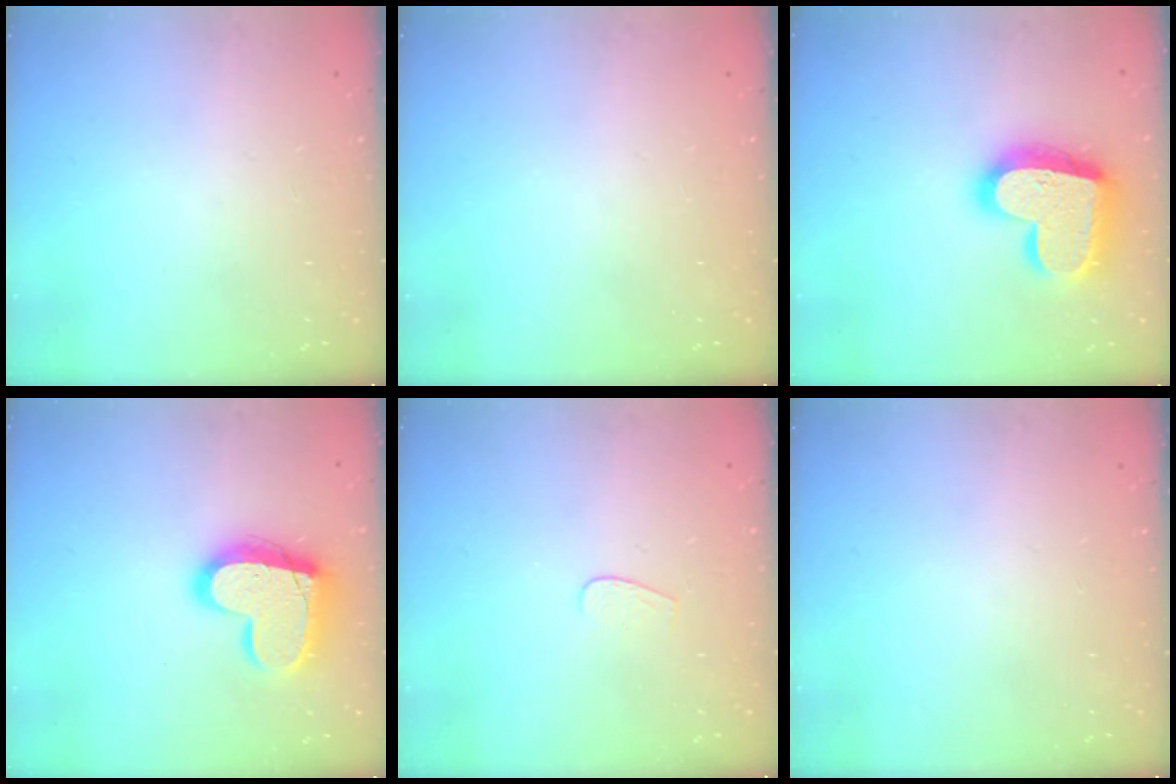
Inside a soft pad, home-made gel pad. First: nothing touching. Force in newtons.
{"total": 0.0}
{"total": 21.7, "press": 21.6, "slide": 1.5}
{"total": 17.6, "press": 17.6, "slide": 1.2}
{"total": 4.0, "press": 4.0, "slide": 0.4}
{"total": 0.0}